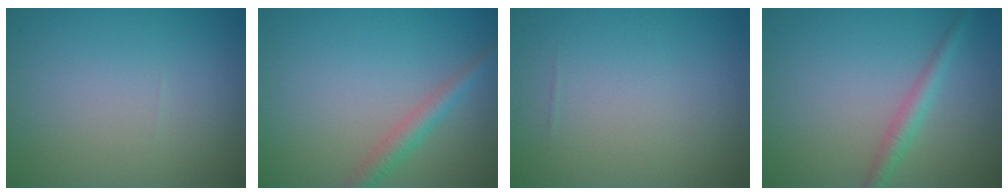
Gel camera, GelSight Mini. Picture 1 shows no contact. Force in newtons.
{"total": 2.1, "press": 2.1, "slide": 0.0}
{"total": 0.0}
{"total": 1.9, "press": 1.9, "slide": 0.0}